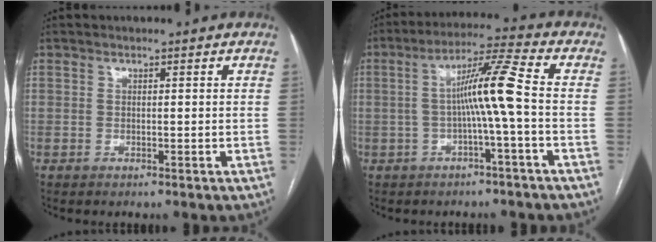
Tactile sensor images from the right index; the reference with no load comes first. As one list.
[{"total": 8.5, "force": [-1.0, -1.1, 8.3], "torque": [-0.147, 0.021, -0.017]}]